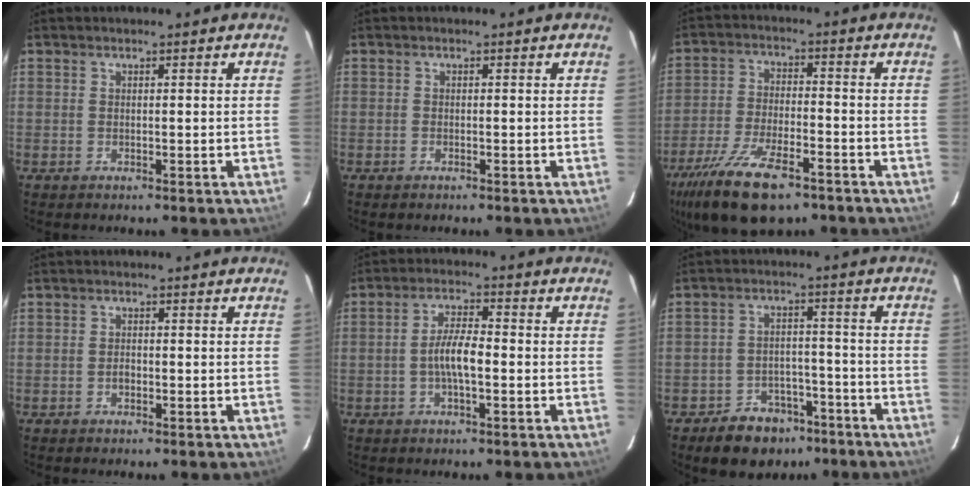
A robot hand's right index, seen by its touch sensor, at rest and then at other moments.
{"total": 0.7, "force": [-0.6, 0.4, 0.1], "torque": [-0.003, 0.001, -0.012]}
{"total": 16.7, "force": [-11.2, 6.1, 10.7], "torque": [-0.233, -0.040, -0.200]}
{"total": 1.2, "force": [-0.5, 0.8, 0.6], "torque": [-0.012, 0.003, -0.009]}
{"total": 5.5, "force": [-1.3, 1.4, 5.1], "torque": [-0.099, 0.007, -0.024]}
{"total": 10.3, "force": [-7.3, 6.4, 3.4], "torque": [-0.082, 0.022, -0.094]}